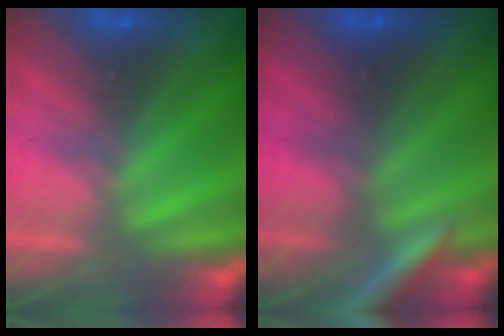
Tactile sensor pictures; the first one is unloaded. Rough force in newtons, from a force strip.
{"total": 2.7}